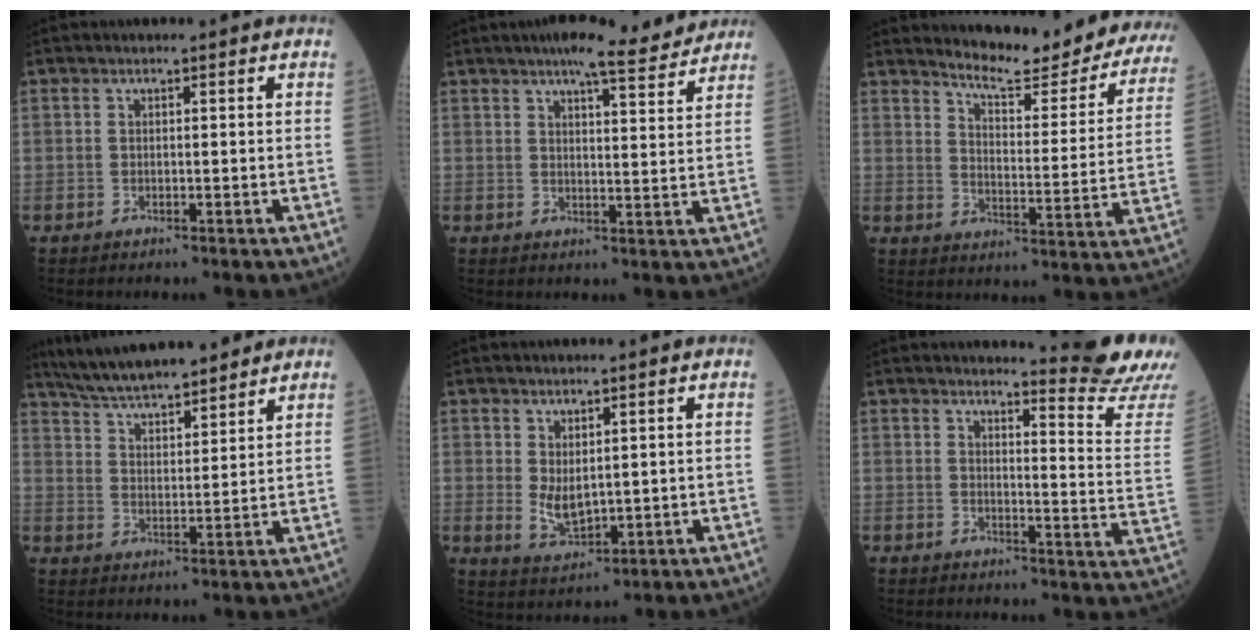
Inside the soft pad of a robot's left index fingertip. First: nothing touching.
{"total": 9.1, "force": [8.1, 1.0, 4.1], "torque": [-0.058, 0.010, 0.097]}
{"total": 18.5, "force": [17.3, 2.5, 6.0], "torque": [-0.076, -0.076, 0.207]}
{"total": 14.7, "force": [13.0, 2.5, 6.3], "torque": [-0.108, 0.021, 0.214]}
{"total": 4.3, "force": [1.1, 2.0, 3.6], "torque": [-0.078, -0.004, 0.036]}
{"total": 11.2, "force": [10.8, -2.7, 1.3], "torque": [-0.025, -0.123, 0.121]}